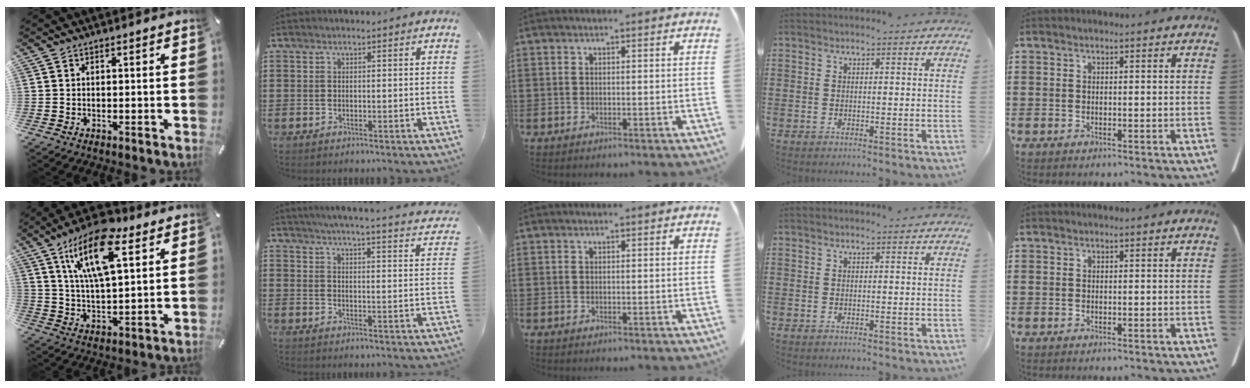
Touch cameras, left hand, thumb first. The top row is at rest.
{"thumb": {"total": 17.5, "force": [9.3, 7.4, 12.9], "torque": [-0.248, -0.025, 0.153]}, "index": {"total": 4.2, "force": [3.9, -0.7, 1.2], "torque": [-0.042, -0.033, 0.063]}}